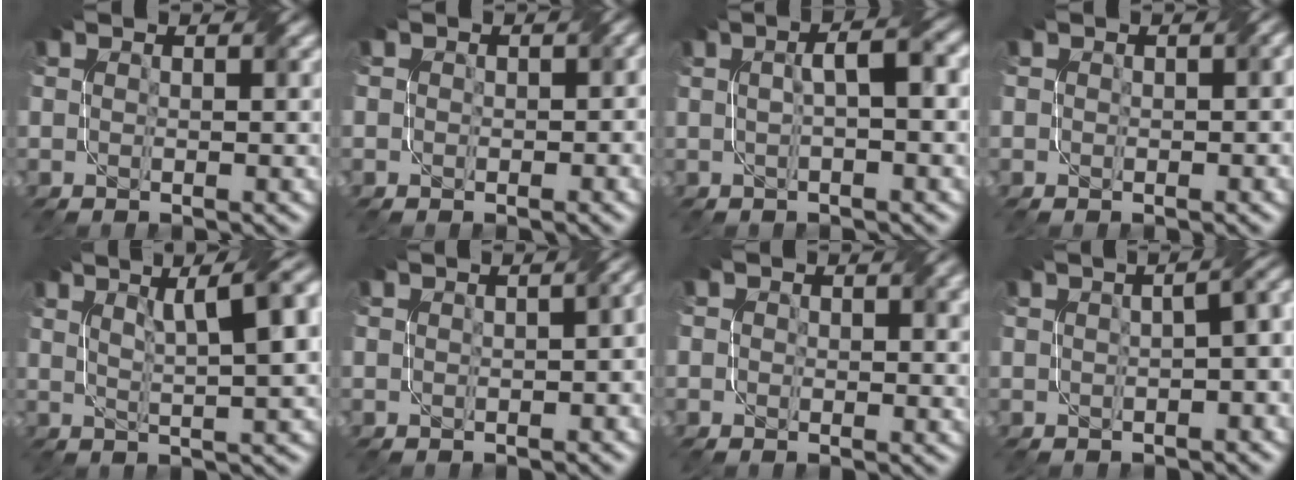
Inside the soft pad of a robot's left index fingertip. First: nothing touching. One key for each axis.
{"total": 1.5, "fx": 0.0, "fy": 1.4, "fz": 0.7, "tx": 0.000, "ty": -0.003, "tz": 0.001}
{"total": 3.5, "fx": 0.4, "fy": 0.7, "fz": 3.4, "tx": -0.054, "ty": 0.017, "tz": 0.009}
{"total": 1.0, "fx": 0.0, "fy": 0.7, "fz": 0.7, "tx": -0.003, "ty": 0.003, "tz": 0.007}
{"total": 9.2, "fx": 3.9, "fy": 2.6, "fz": 7.9, "tx": -0.079, "ty": 0.032, "tz": 0.054}
{"total": 3.1, "fx": 0.0, "fy": 1.5, "fz": 2.7, "tx": -0.015, "ty": 0.005, "tz": 0.010}
{"total": 1.5, "fx": 0.6, "fy": 1.2, "fz": 0.6, "tx": 0.001, "ty": -0.001, "tz": 0.010}
{"total": 6.4, "fx": 0.4, "fy": 3.1, "fz": 5.6, "tx": -0.028, "ty": 0.023, "tz": 0.000}